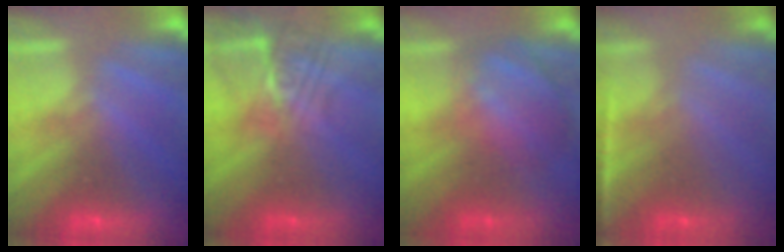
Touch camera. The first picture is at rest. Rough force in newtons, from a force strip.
{"total": 2.4}
{"total": 2.9}
{"total": 1.7}